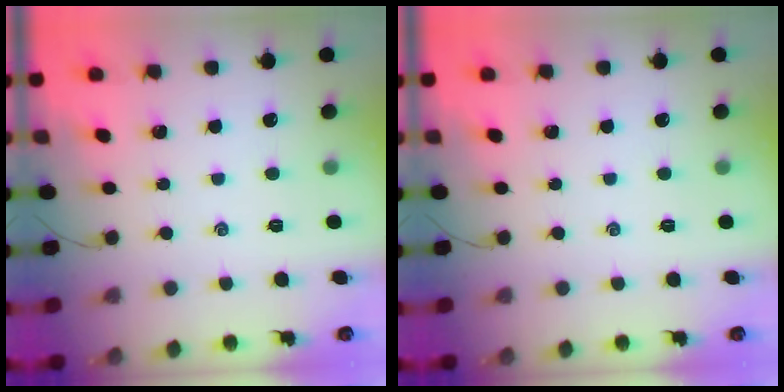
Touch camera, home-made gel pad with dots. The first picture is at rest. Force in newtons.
{"total": 0.0}